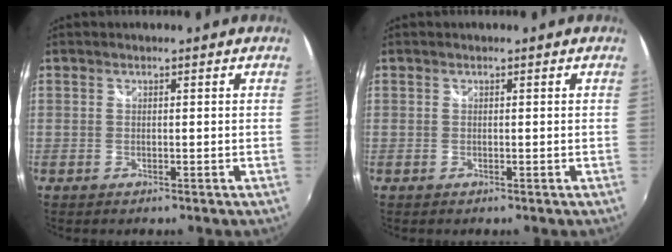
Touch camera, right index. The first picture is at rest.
{"total": 0.0}